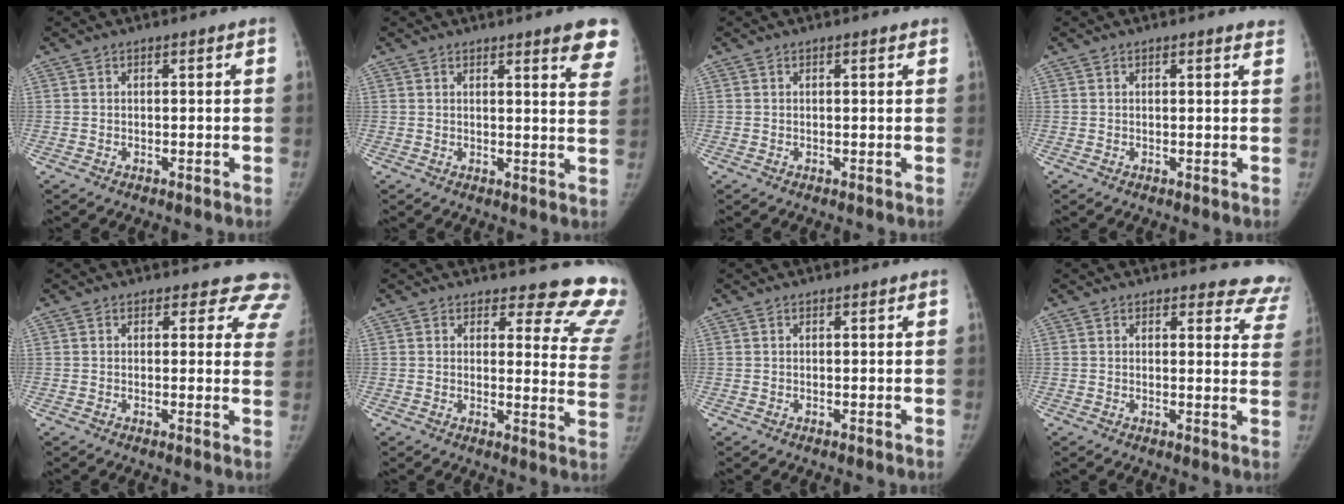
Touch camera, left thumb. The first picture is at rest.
{"total": 8.8, "force": [6.2, 1.5, 6.0], "torque": [-0.047, -0.028, 0.059]}
{"total": 0.6, "force": [0.5, 0.2, 0.4], "torque": [-0.002, 0.000, 0.006]}
{"total": 1.7, "force": [1.5, 0.3, 0.9], "torque": [-0.002, -0.001, 0.013]}
{"total": 7.9, "force": [6.7, 4.1, 0.9], "torque": [0.051, -0.024, 0.038]}
{"total": 15.6, "force": [14.6, 4.8, 2.7], "torque": [0.031, -0.144, 0.127]}
{"total": 0.0}
{"total": 9.6, "force": [9.0, 3.5, 0.0], "torque": [0.068, -0.063, 0.058]}